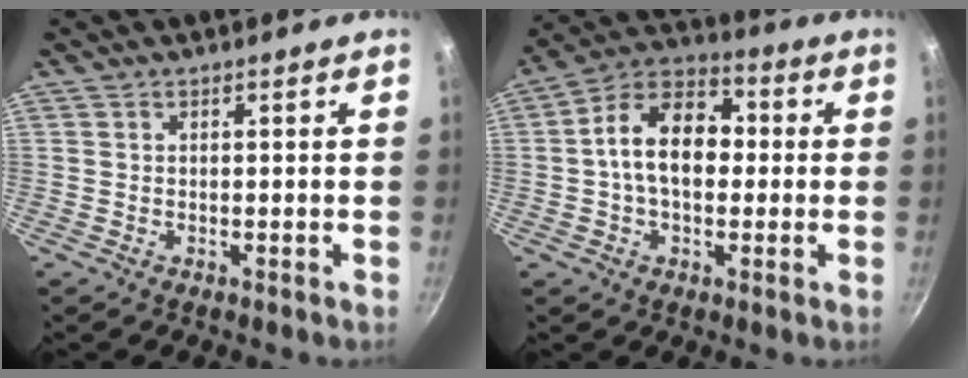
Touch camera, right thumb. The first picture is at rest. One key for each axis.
{"total": 13.8, "fx": 0.4, "fy": 9.2, "fz": 10.3, "tx": -0.135, "ty": 0.035, "tz": -0.014}